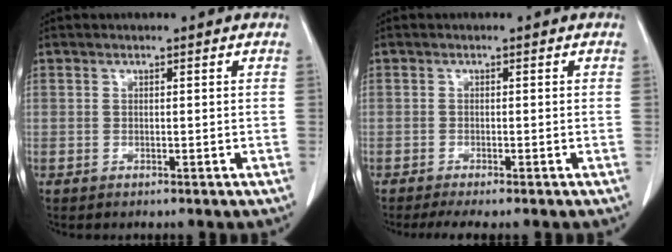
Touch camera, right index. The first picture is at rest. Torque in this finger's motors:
{"motor_torque": [0.47, -0.48, 0.18, 0.05]}